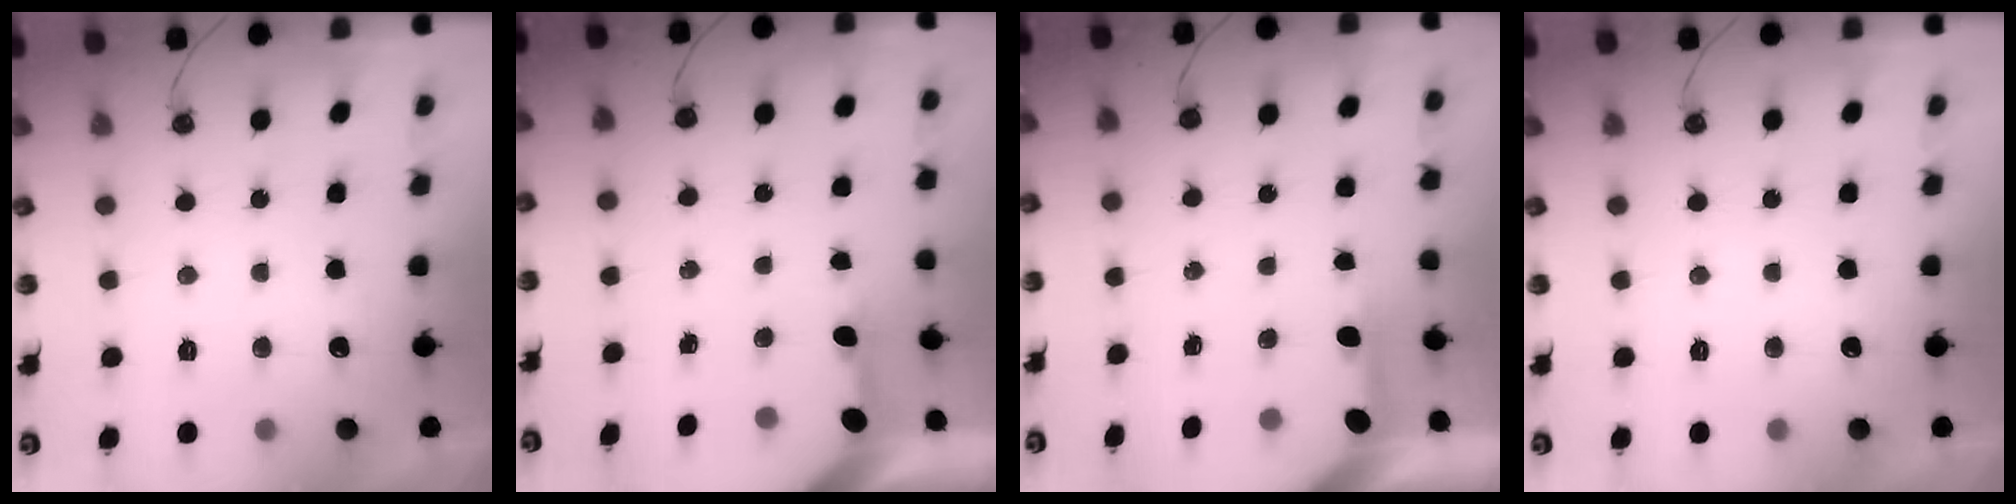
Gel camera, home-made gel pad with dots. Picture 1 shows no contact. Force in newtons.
{"total": 3.4, "press": 3.3, "slide": 0.4}
{"total": 3.5, "press": 3.4, "slide": 0.4}
{"total": 0.0}